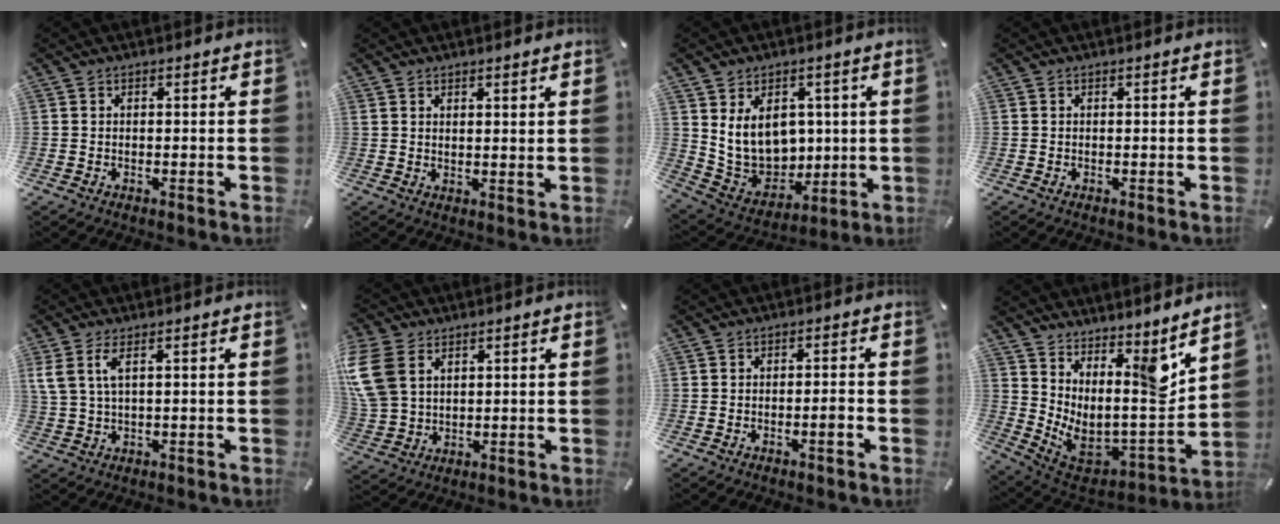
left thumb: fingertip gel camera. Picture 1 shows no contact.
{"total": 2.0, "force": [1.9, 0.3, 0.6], "torque": [-0.013, -0.008, 0.036]}
{"total": 12.7, "force": [3.8, 10.4, 6.2], "torque": [-0.121, -0.027, 0.082]}
{"total": 0.0}
{"total": 4.5, "force": [1.8, 1.4, 3.9], "torque": [-0.088, -0.003, 0.030]}
{"total": 11.1, "force": [4.3, 8.3, 6.0], "torque": [-0.165, -0.001, 0.082]}
{"total": 2.5, "force": [-1.0, 0.5, 2.3], "torque": [-0.040, 0.004, -0.018]}
{"total": 8.3, "force": [5.3, 4.3, 4.6], "torque": [-0.046, -0.104, 0.091]}